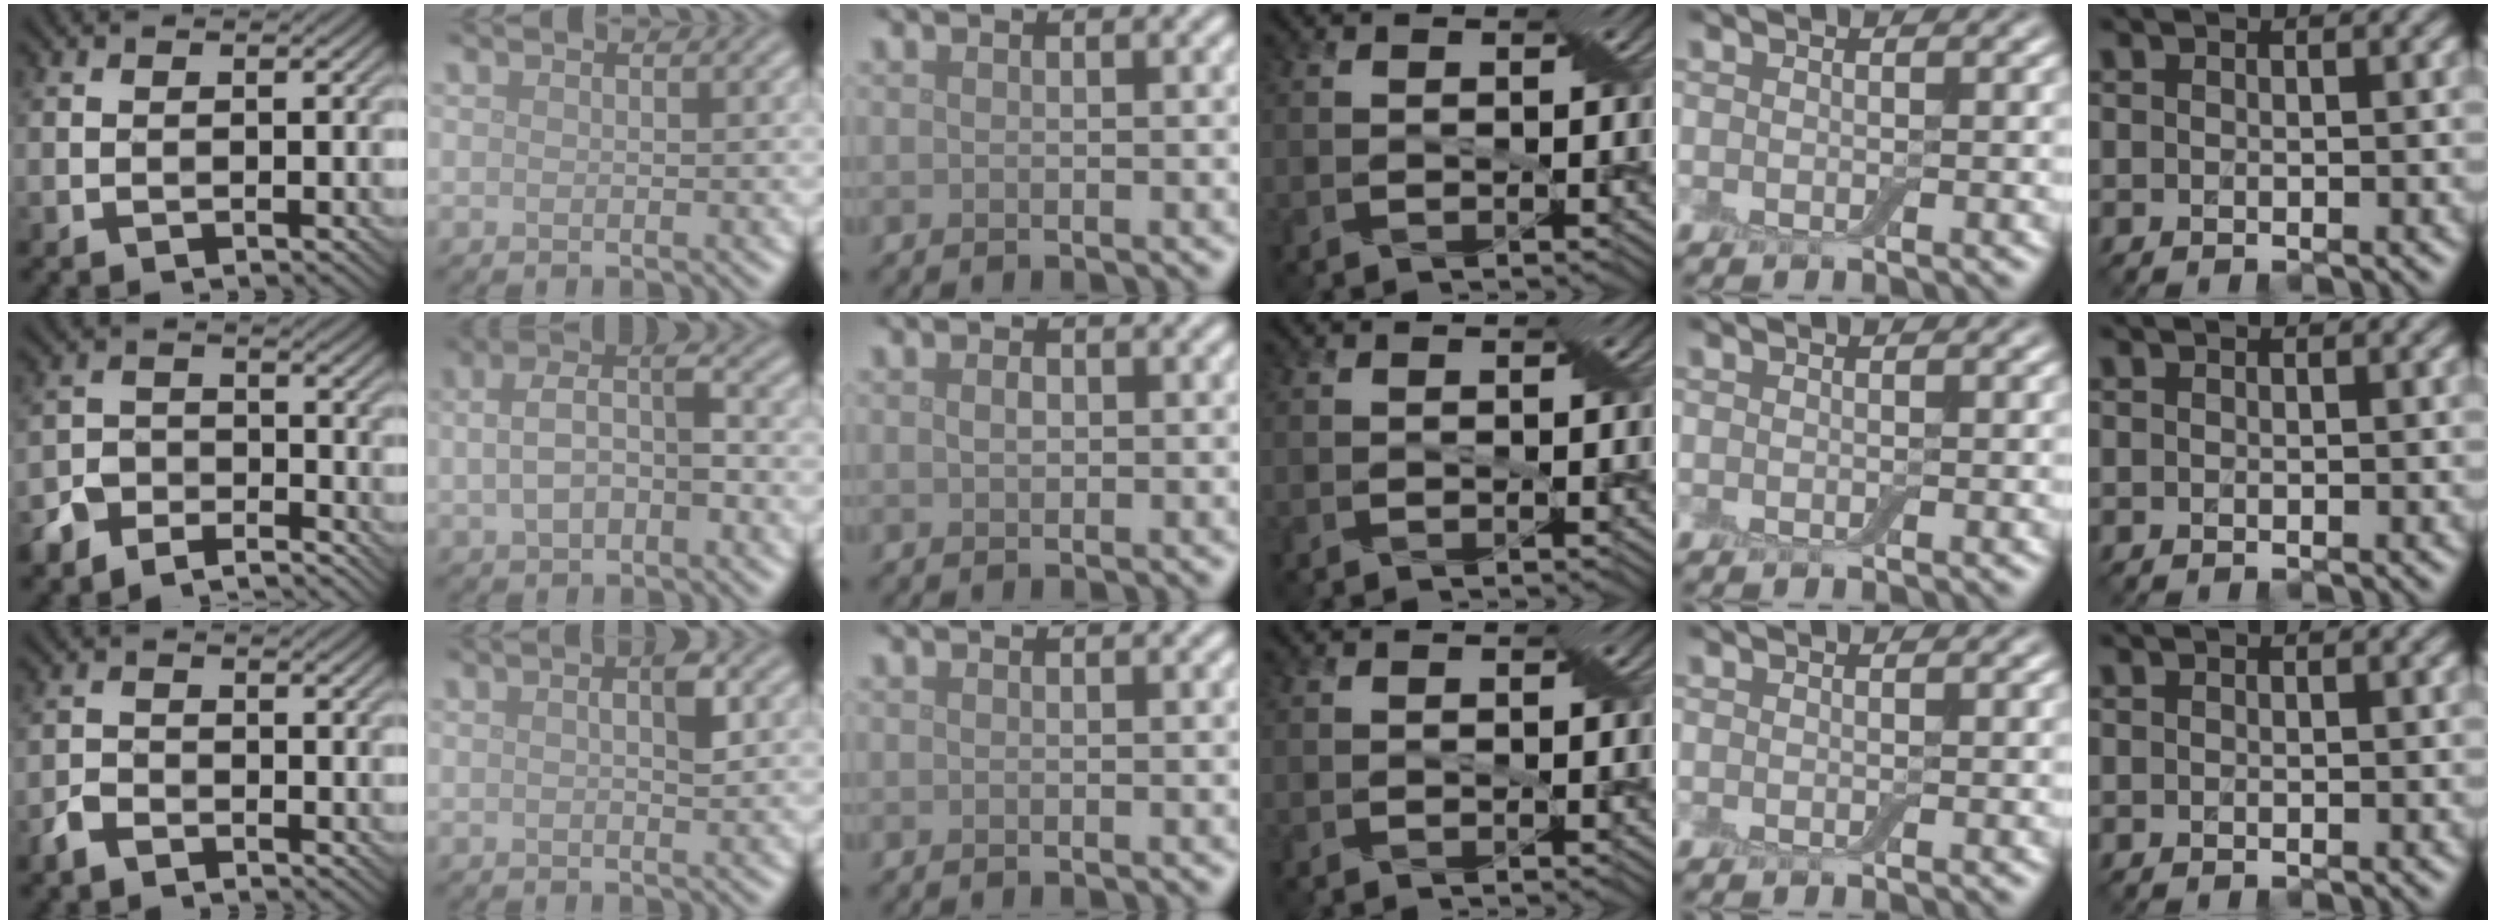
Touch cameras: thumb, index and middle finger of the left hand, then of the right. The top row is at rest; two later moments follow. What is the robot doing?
{"motion": "squeeze", "object": "air blower"}